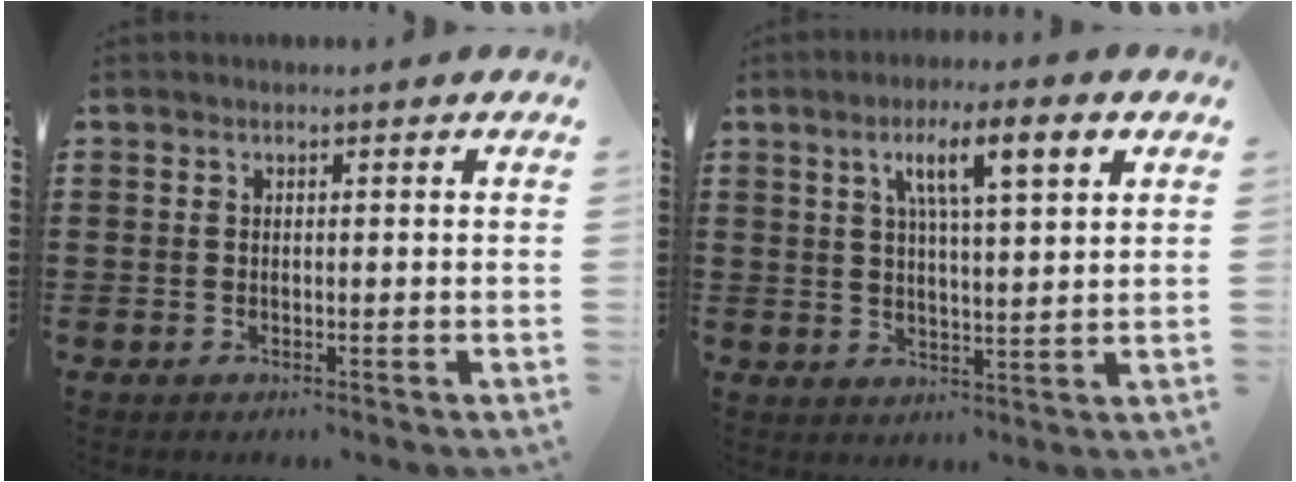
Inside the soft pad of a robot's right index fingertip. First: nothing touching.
{"total": 7.5, "force": [3.2, 1.2, 6.7], "torque": [-0.129, 0.004, 0.049]}